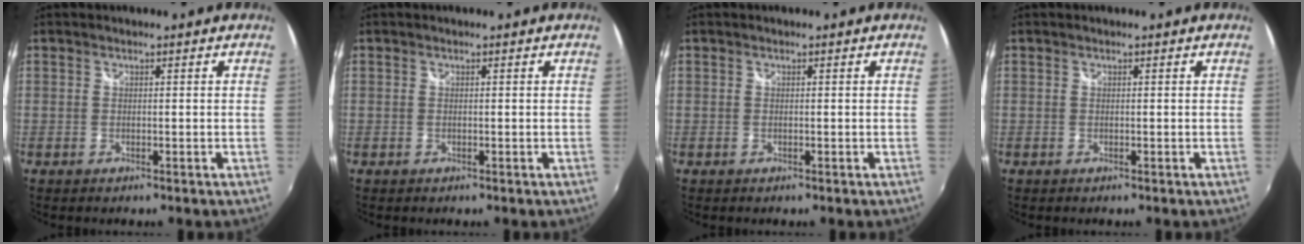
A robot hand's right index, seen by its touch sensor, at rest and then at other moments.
{"total": 0.0}
{"total": 0.0}
{"total": 0.0}